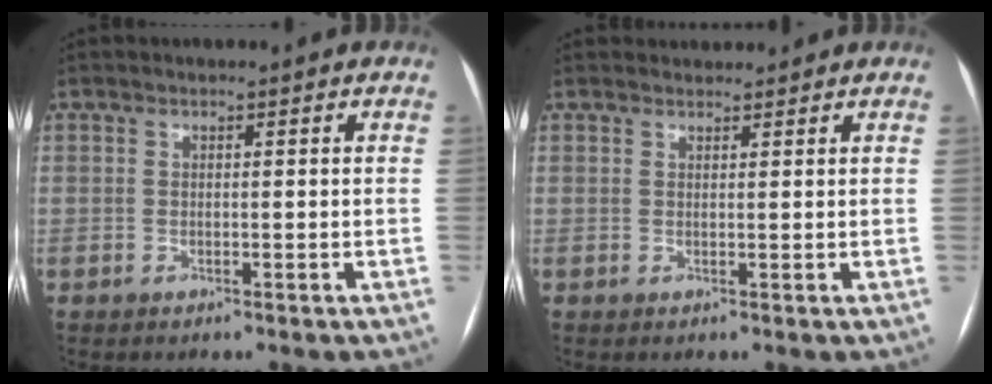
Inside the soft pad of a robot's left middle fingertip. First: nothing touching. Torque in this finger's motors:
{"motor_torque": [0.16, -0.19, -0.02, 0.00]}